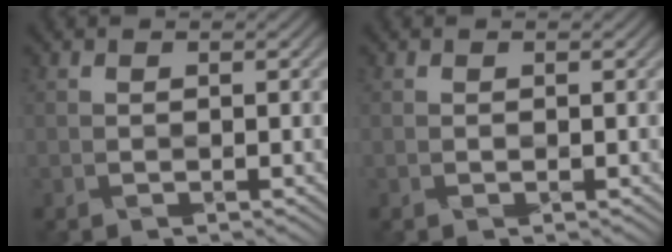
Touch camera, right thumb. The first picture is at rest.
{"total": 0.0}